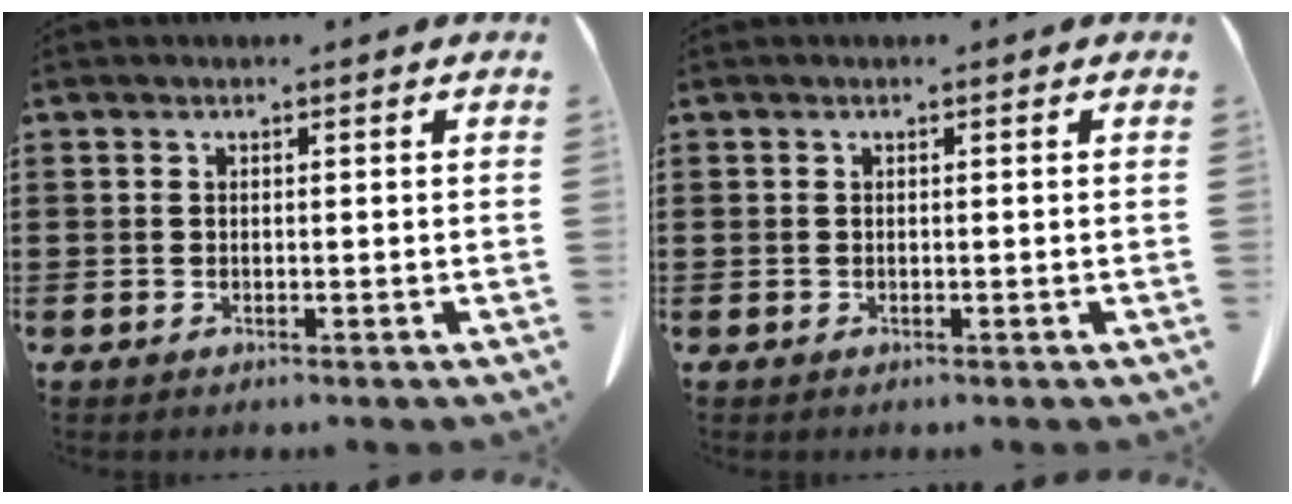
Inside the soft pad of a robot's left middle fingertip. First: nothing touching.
{"total": 0.0}